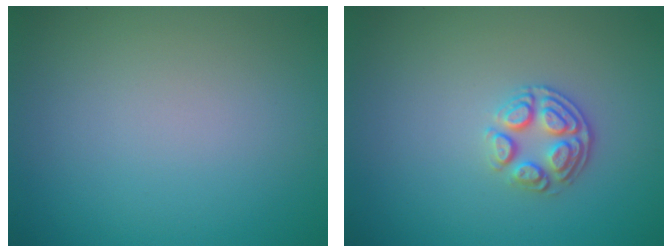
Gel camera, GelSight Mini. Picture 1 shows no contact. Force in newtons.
{"total": 2.8, "press": 2.6, "slide": 1.2}